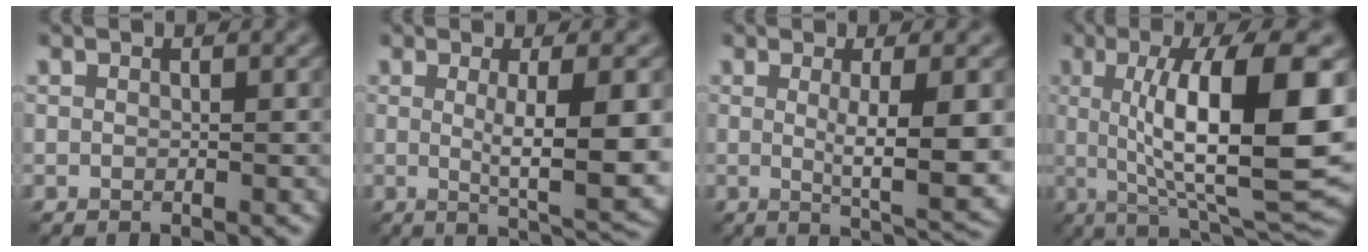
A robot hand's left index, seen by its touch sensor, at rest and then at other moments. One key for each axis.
{"total": 6.9, "fx": 0.2, "fy": 1.3, "fz": 6.8, "tx": -0.099, "ty": -0.004, "tz": 0.010}
{"total": 6.2, "fx": 0.2, "fy": 1.0, "fz": 6.1, "tx": -0.091, "ty": -0.004, "tz": 0.010}
{"total": 12.4, "fx": 1.3, "fy": 3.0, "fz": 12.0, "tx": -0.171, "ty": 0.002, "tz": 0.026}